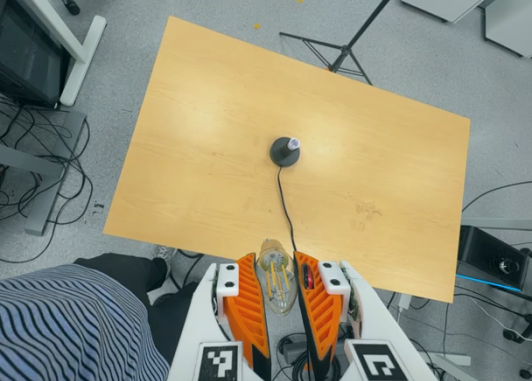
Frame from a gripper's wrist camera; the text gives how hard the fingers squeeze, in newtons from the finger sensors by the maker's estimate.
{"total": 19.0, "left": 22.4, "right": 15.6}